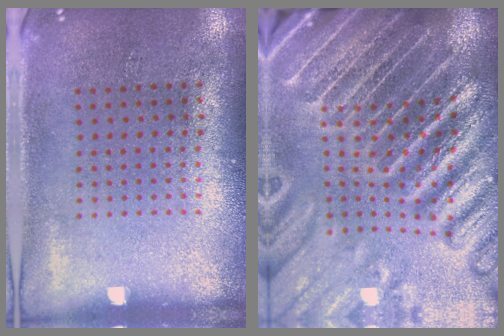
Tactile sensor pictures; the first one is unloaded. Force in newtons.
{"total": 5.5, "press": 4.8, "slide": 2.7}